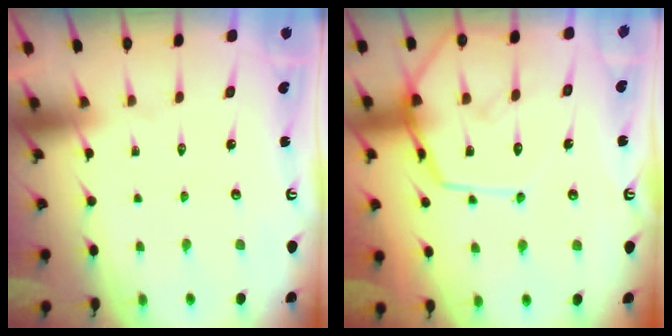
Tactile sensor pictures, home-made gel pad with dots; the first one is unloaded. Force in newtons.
{"total": 13.7, "press": 13.7, "slide": 1.2}